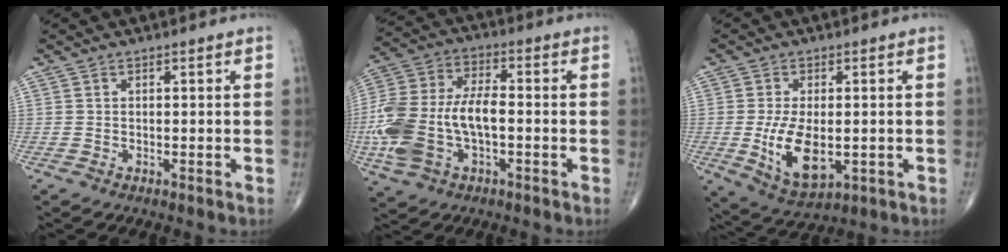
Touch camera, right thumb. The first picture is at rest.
{"total": 17.9, "force": [-3.3, 9.7, 14.7], "torque": [-0.335, 0.020, -0.060]}
{"total": 10.3, "force": [-1.4, 5.3, 8.7], "torque": [-0.154, -0.016, -0.011]}